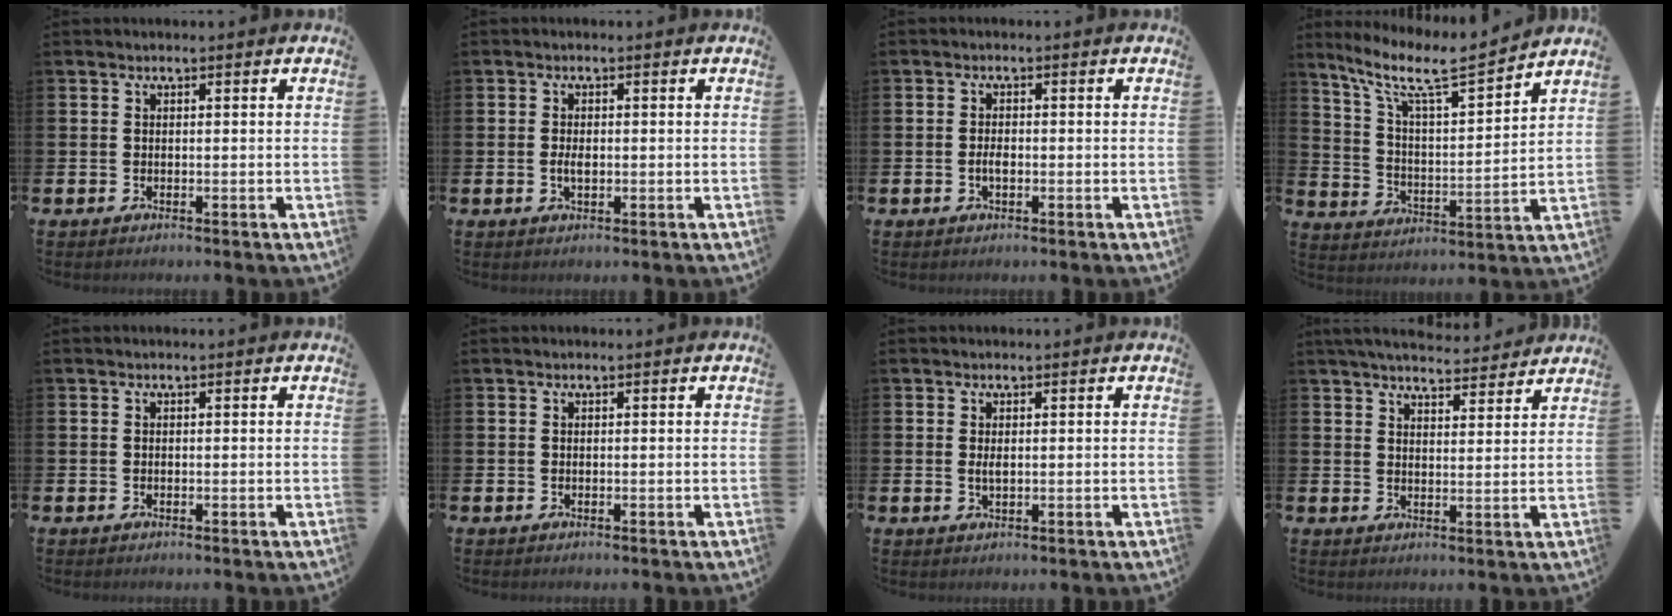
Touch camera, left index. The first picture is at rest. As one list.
[{"total": 1.8, "force": [-0.1, 0.9, 1.6], "torque": [-0.031, 0.003, -0.002]}, {"total": 1.7, "force": [-0.4, 0.9, 1.5], "torque": [-0.027, 0.002, -0.008]}, {"total": 9.2, "force": [7.5, 1.3, 5.0], "torque": [-0.125, -0.046, 0.123]}, {"total": 0.0}, {"total": 0.0}, {"total": 1.2, "force": [0.3, 0.4, 1.1], "torque": [-0.021, 0.003, 0.005]}, {"total": 5.1, "force": [5.0, 0.8, 0.8], "torque": [-0.020, -0.028, 0.087]}]